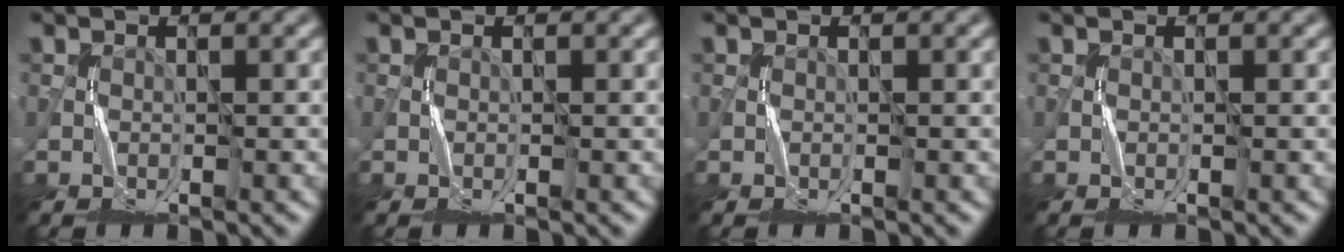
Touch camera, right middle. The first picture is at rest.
{"total": 0.0}
{"total": 0.0}
{"total": 0.0}